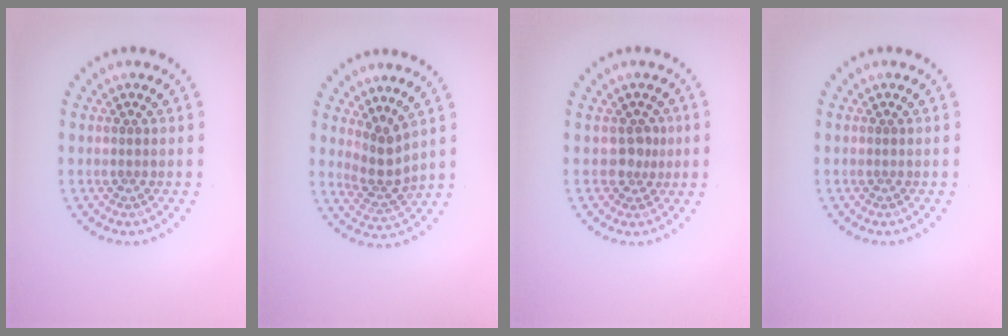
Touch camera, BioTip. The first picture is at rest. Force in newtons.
{"total": 2.6, "press": 1.8, "slide": 1.9}
{"total": 1.7, "press": 1.3, "slide": 1.1}
{"total": 0.0}